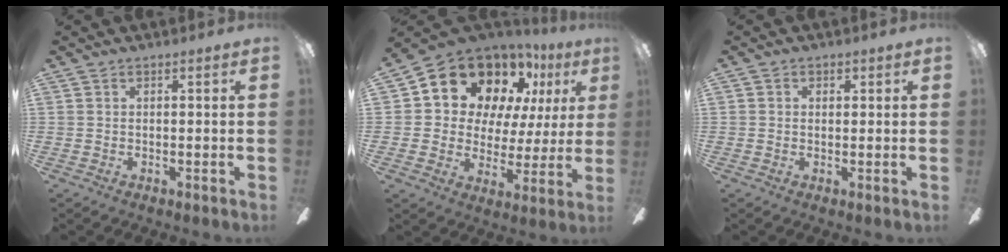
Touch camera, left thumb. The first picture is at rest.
{"total": 15.8, "force": [11.0, 9.4, 6.3], "torque": [-0.116, -0.070, 0.202]}
{"total": 1.2, "force": [0.2, 1.1, 0.5], "torque": [-0.002, 0.003, 0.001]}